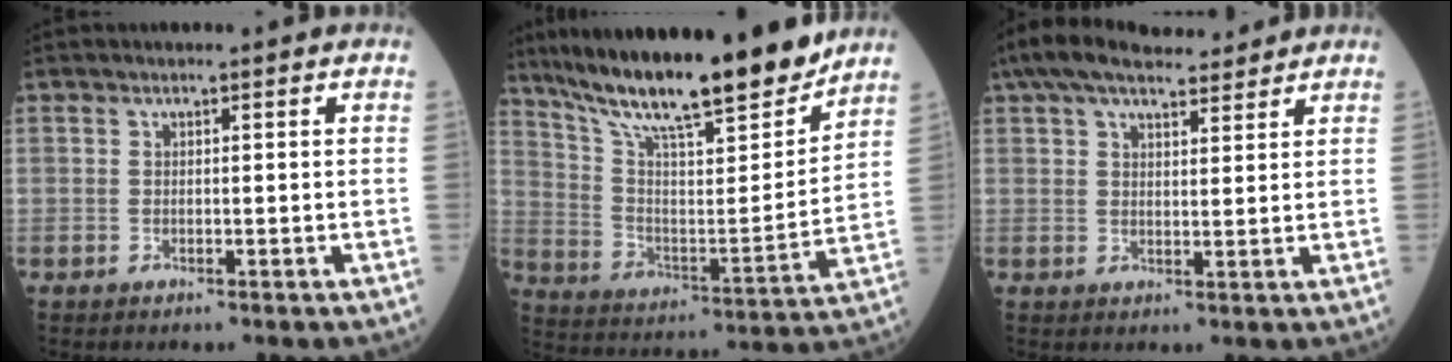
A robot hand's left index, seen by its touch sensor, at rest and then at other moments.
{"total": 21.5, "force": [18.2, 2.1, 11.2], "torque": [-0.194, -0.008, 0.298]}
{"total": 11.6, "force": [9.8, 3.1, 5.4], "torque": [-0.092, 0.043, 0.155]}